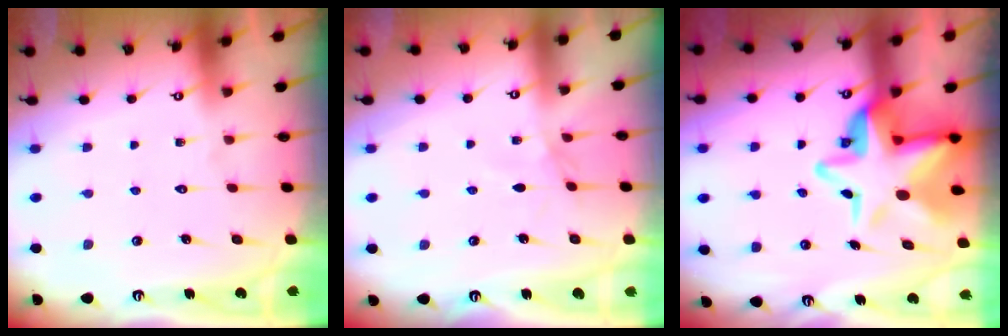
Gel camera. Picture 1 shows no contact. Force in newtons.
{"total": 2.0, "press": 1.9, "slide": 0.4}
{"total": 13.6, "press": 13.5, "slide": 2.3}